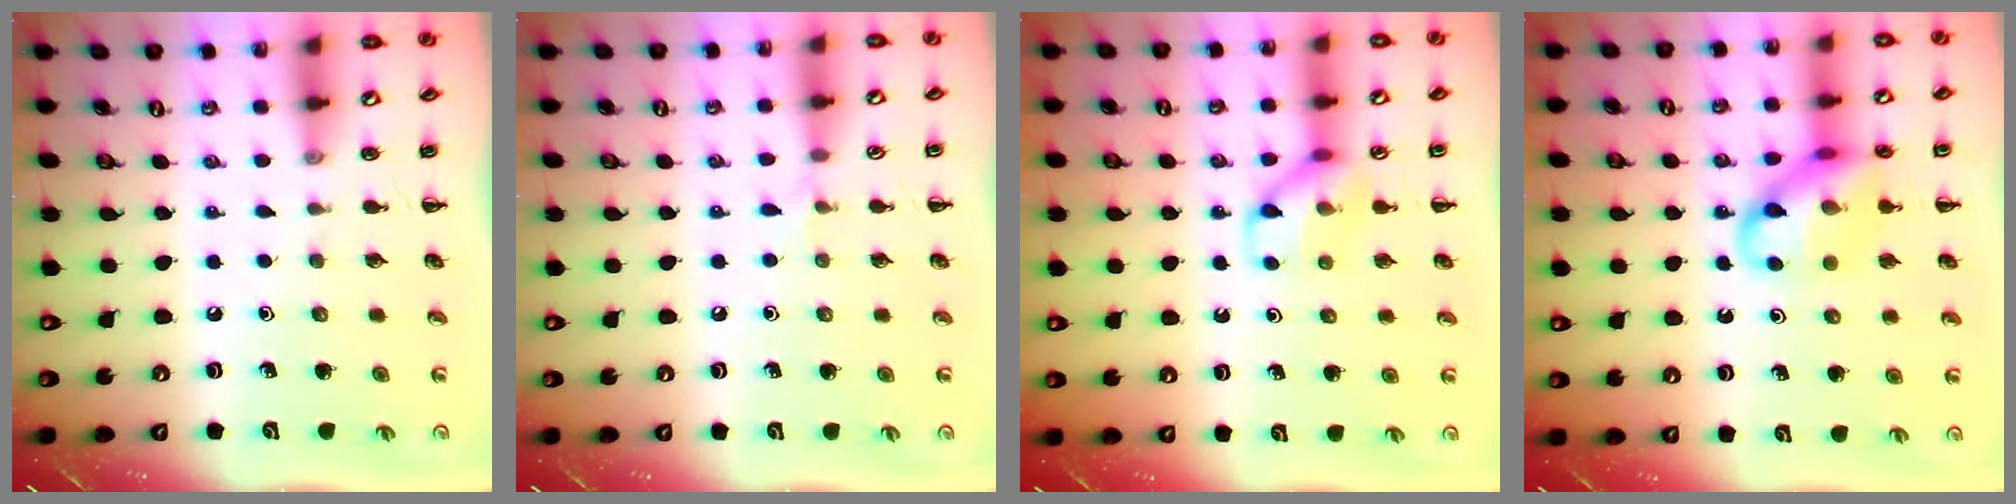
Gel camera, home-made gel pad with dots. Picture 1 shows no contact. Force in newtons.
{"total": 3.9, "press": 3.6, "slide": 1.4}
{"total": 10.9, "press": 10.8, "slide": 1.1}
{"total": 13.5, "press": 13.3, "slide": 2.3}